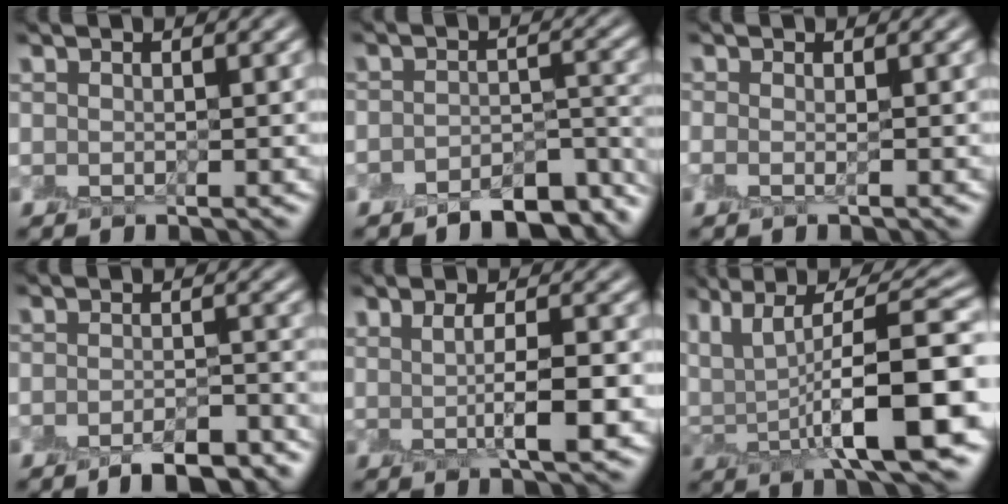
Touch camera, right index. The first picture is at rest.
{"total": 5.9, "force": [-4.9, 2.1, 2.5], "torque": [-0.031, -0.004, -0.073]}
{"total": 0.6, "force": [-0.5, 0.0, 0.4], "torque": [-0.010, -0.007, -0.011]}
{"total": 4.6, "force": [-3.8, 1.2, 2.3], "torque": [-0.032, -0.004, -0.056]}
{"total": 3.9, "force": [-0.2, 1.1, 3.7], "torque": [-0.057, 0.000, 0.000]}
{"total": 12.0, "force": [0.5, 3.6, 11.4], "torque": [-0.177, 0.013, 0.007]}